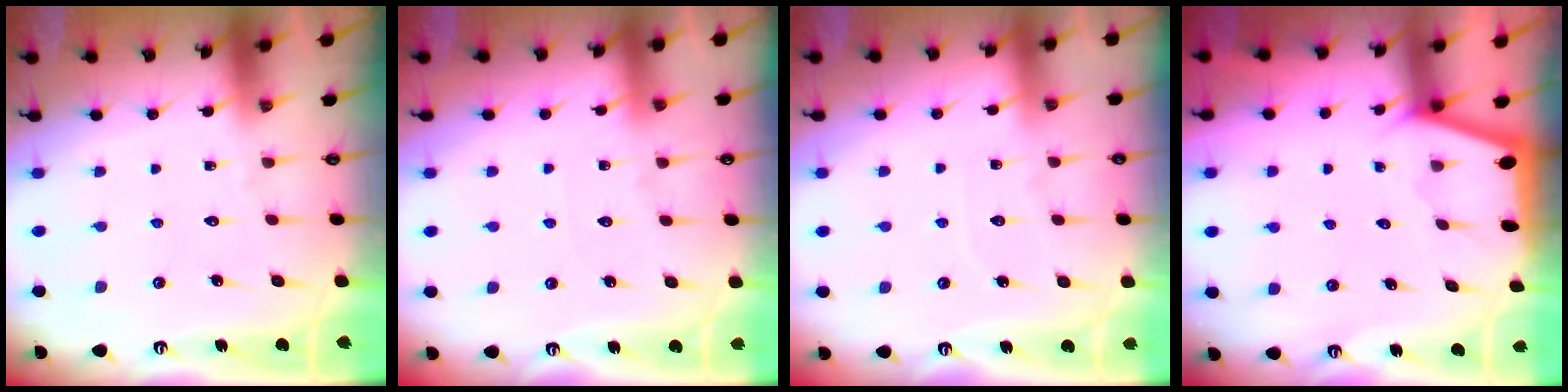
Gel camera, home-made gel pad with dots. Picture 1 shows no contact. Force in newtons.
{"total": 2.7, "press": 2.7, "slide": 0.4}
{"total": 3.8, "press": 3.7, "slide": 0.4}
{"total": 1.7, "press": 1.6, "slide": 0.3}